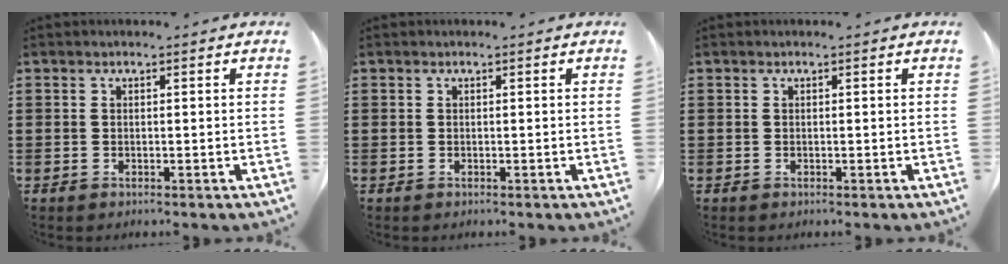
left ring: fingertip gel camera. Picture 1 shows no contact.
{"total": 0.0}
{"total": 0.0}